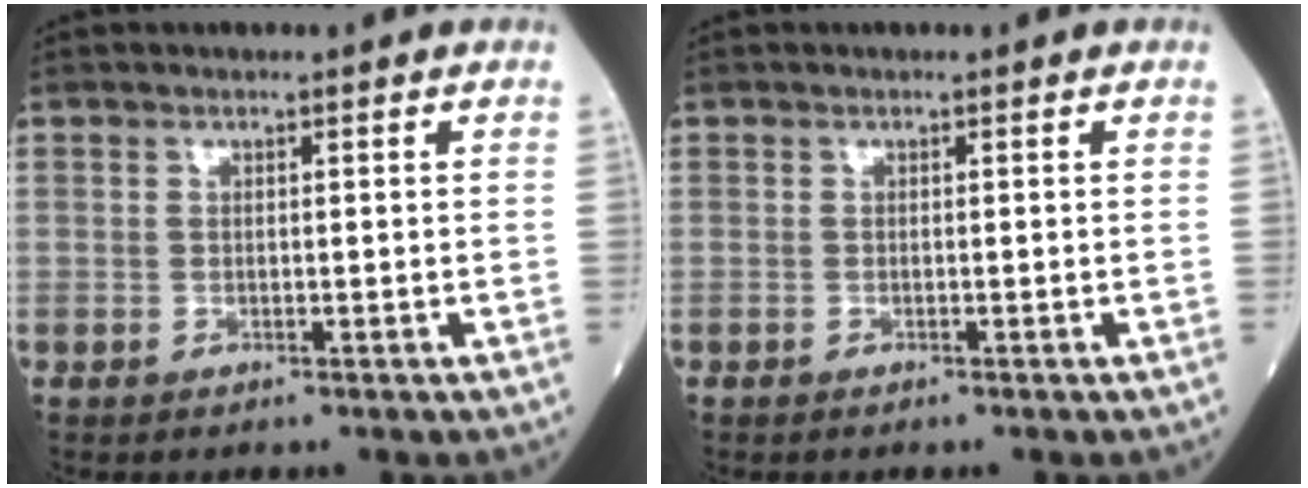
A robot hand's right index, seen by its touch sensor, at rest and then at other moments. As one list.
[{"total": 0.0}]